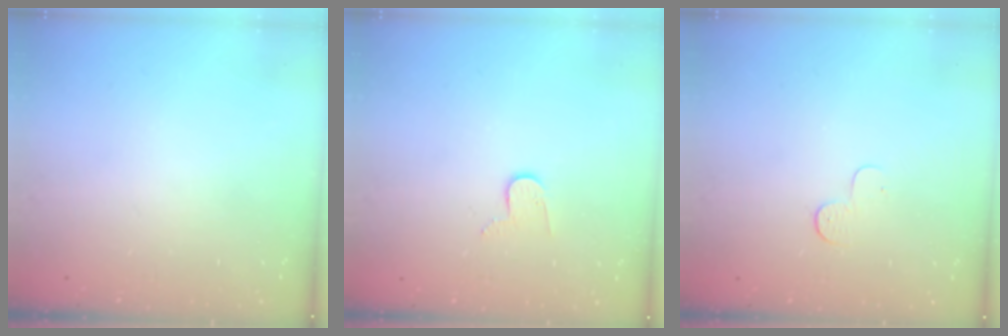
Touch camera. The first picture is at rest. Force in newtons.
{"total": 4.7, "press": 4.7, "slide": 0.4}
{"total": 4.5, "press": 4.5, "slide": 0.3}